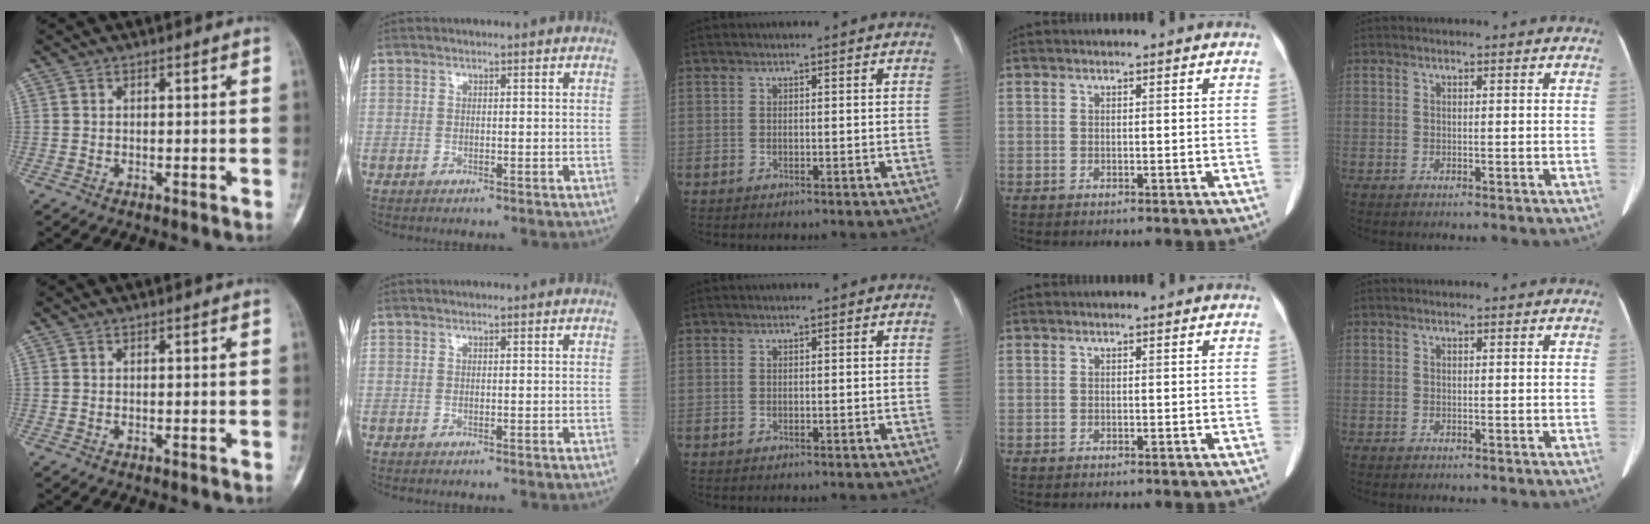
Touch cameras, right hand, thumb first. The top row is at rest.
{}